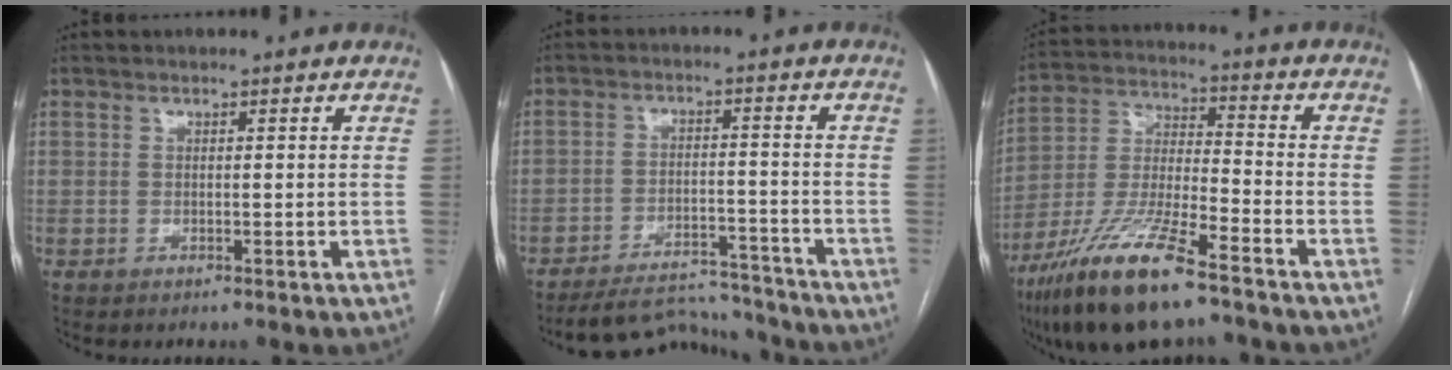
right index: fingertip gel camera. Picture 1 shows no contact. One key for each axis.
{"total": 11.1, "fx": -10.9, "fy": 1.9, "fz": 1.1, "tx": -0.011, "ty": 0.015, "tz": -0.164}
{"total": 16.1, "fx": -10.8, "fy": 2.6, "fz": 11.7, "tx": -0.250, "ty": -0.028, "tz": -0.201}